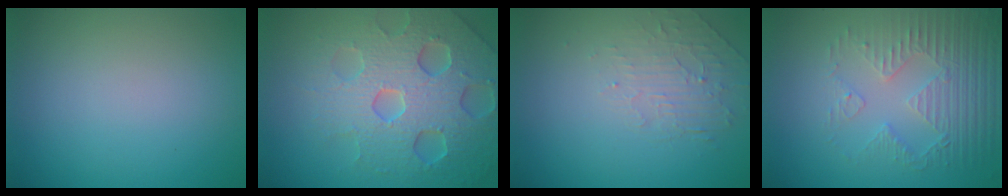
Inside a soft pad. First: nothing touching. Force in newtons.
{"total": 7.3, "press": 7.1, "slide": 1.5}
{"total": 2.0, "press": 0.9, "slide": 1.8}
{"total": 5.1, "press": 3.5, "slide": 3.8}